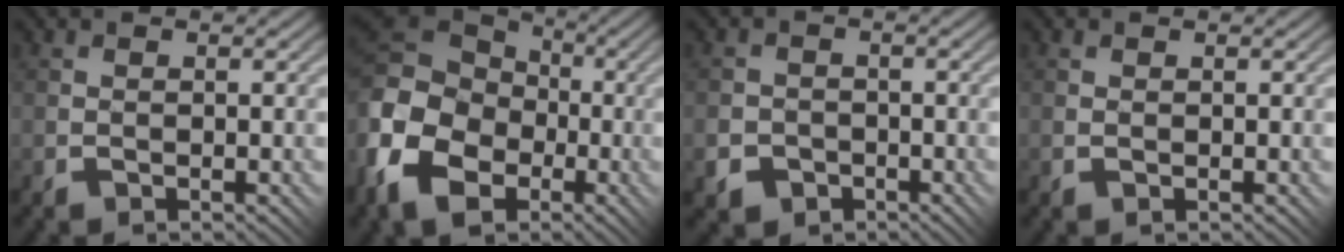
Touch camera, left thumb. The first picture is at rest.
{"total": 16.6, "force": [-4.4, 12.3, 10.2], "torque": [-0.268, -0.016, -0.089]}
{"total": 3.7, "force": [-1.7, 3.3, 0.6], "torque": [-0.005, -0.005, -0.039]}
{"total": 0.6, "force": [0.4, 0.2, 0.4], "torque": [-0.005, -0.001, 0.009]}